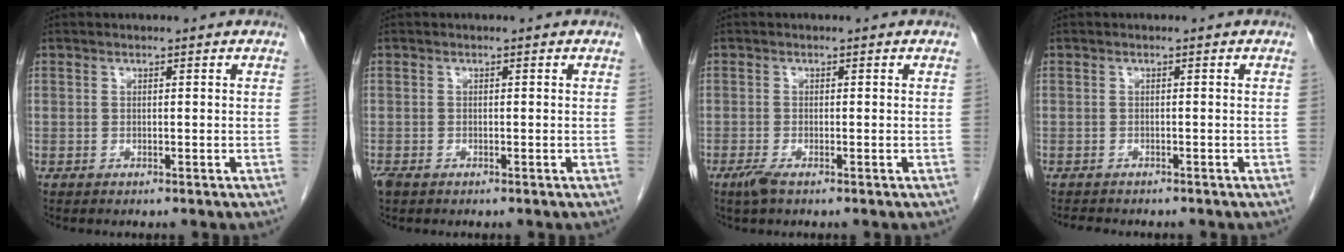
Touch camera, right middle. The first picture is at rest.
{"total": 1.4, "force": [-1.0, 0.7, 0.7], "torque": [-0.020, -0.003, -0.015]}
{"total": 1.9, "force": [-1.2, 0.3, 1.4], "torque": [-0.034, -0.005, -0.025]}
{"total": 3.3, "force": [-2.9, 1.2, 1.2], "torque": [-0.021, -0.006, -0.038]}